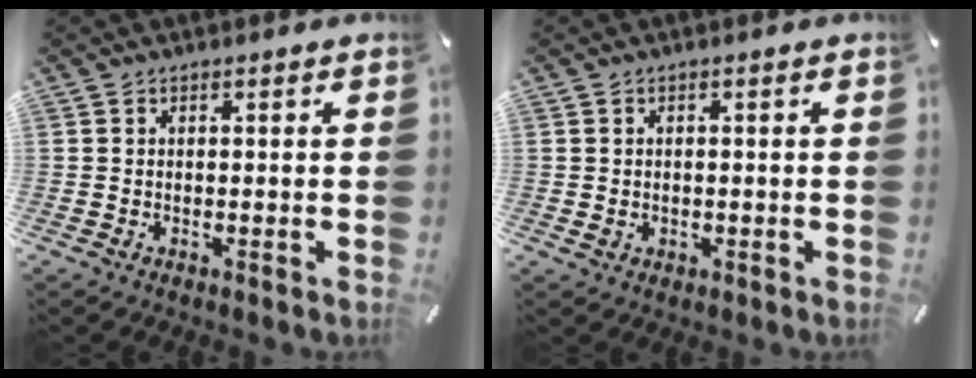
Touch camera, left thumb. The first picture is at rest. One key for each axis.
{"total": 1.2, "fx": -0.1, "fy": 1.1, "fz": 0.4, "tx": -0.008, "ty": 0.005, "tz": -0.002}